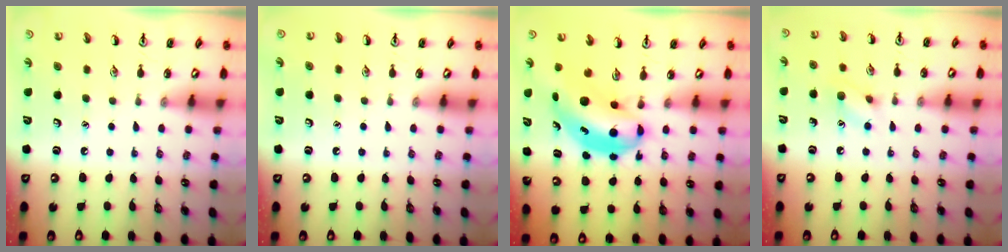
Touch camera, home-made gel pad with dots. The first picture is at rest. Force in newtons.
{"total": 0.0}
{"total": 7.3, "press": 7.1, "slide": 1.9}
{"total": 7.0, "press": 7.0, "slide": 0.7}